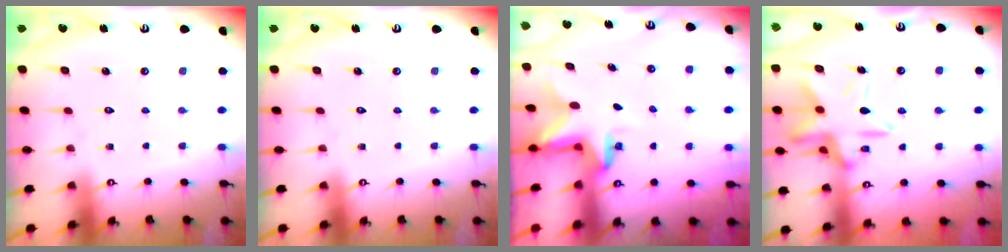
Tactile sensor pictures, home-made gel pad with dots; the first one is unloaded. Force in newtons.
{"total": 0.0}
{"total": 3.0, "press": 3.0, "slide": 0.1}
{"total": 15.9, "press": 15.9, "slide": 1.3}